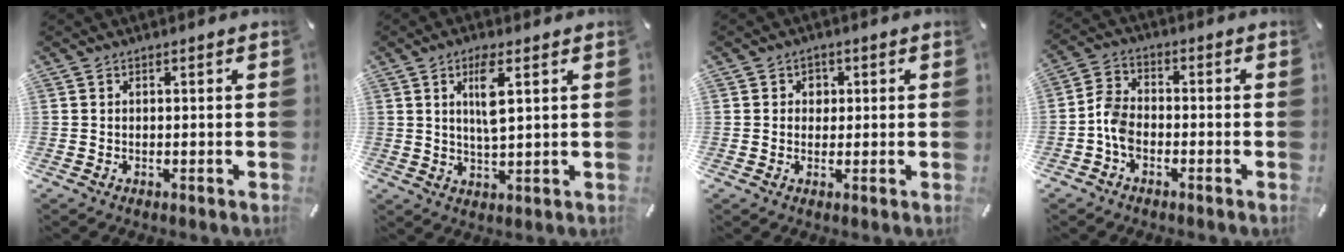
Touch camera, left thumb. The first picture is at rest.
{"total": 6.8, "force": [2.5, 1.7, 6.1], "torque": [-0.119, 0.000, 0.040]}
{"total": 2.6, "force": [0.1, 2.5, 0.8], "torque": [0.005, -0.002, -0.007]}
{"total": 6.0, "force": [-2.6, 4.2, 3.6], "torque": [-0.082, 0.014, -0.050]}